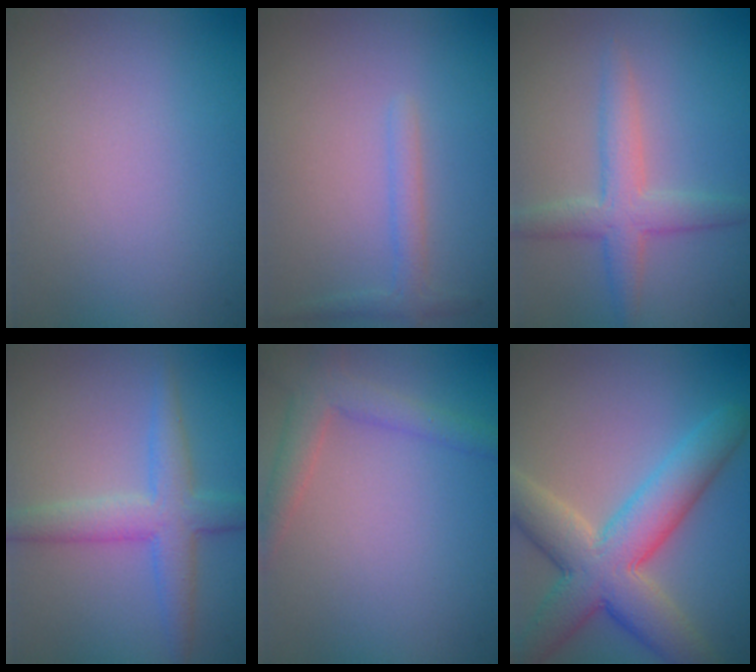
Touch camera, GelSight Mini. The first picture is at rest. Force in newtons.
{"total": 1.4, "press": 1.4, "slide": 0.1}
{"total": 3.4, "press": 3.4, "slide": 0.2}
{"total": 4.2, "press": 4.2, "slide": 0.1}
{"total": 2.9, "press": 2.9, "slide": 0.2}
{"total": 8.1, "press": 8.1, "slide": 0.5}